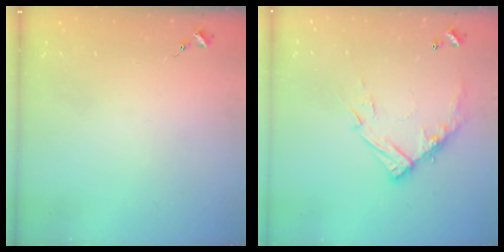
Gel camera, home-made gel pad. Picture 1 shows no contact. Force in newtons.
{"total": 13.3, "press": 13.2, "slide": 1.2}